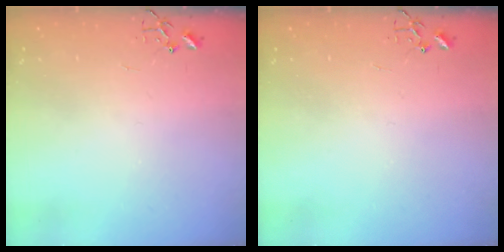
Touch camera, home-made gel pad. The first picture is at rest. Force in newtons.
{"total": 0.0}